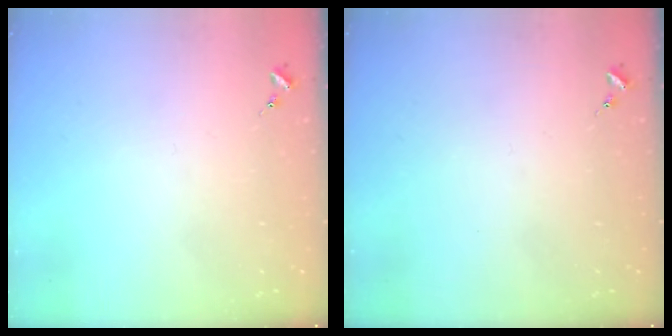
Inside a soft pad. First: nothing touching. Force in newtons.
{"total": 0.0}